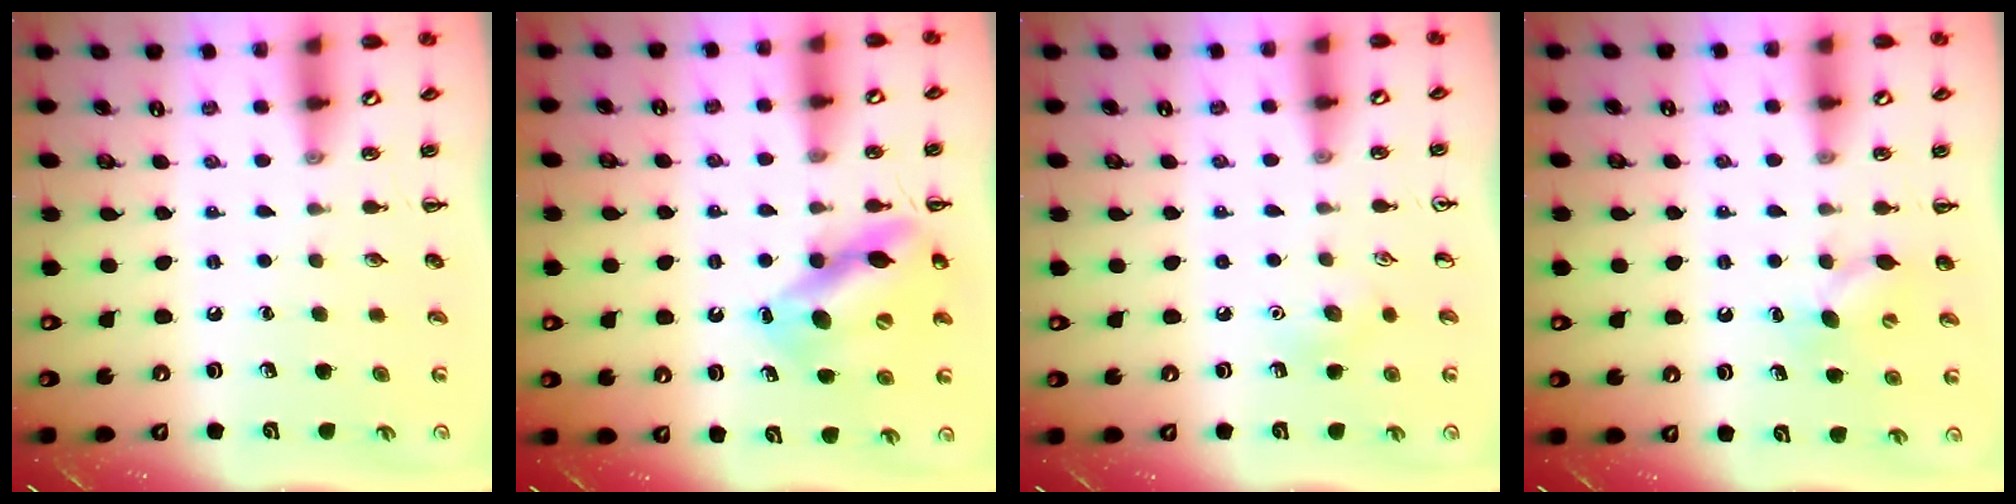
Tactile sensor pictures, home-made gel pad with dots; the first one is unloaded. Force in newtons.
{"total": 12.7, "press": 12.3, "slide": 3.2}
{"total": 7.0, "press": 6.8, "slide": 2.0}
{"total": 5.4, "press": 5.2, "slide": 1.6}